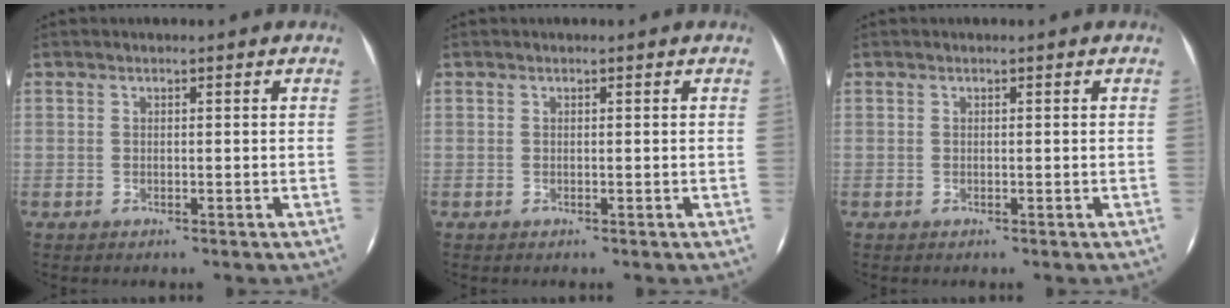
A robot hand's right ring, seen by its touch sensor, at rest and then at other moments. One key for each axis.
{"total": 0.0}
{"total": 0.0}